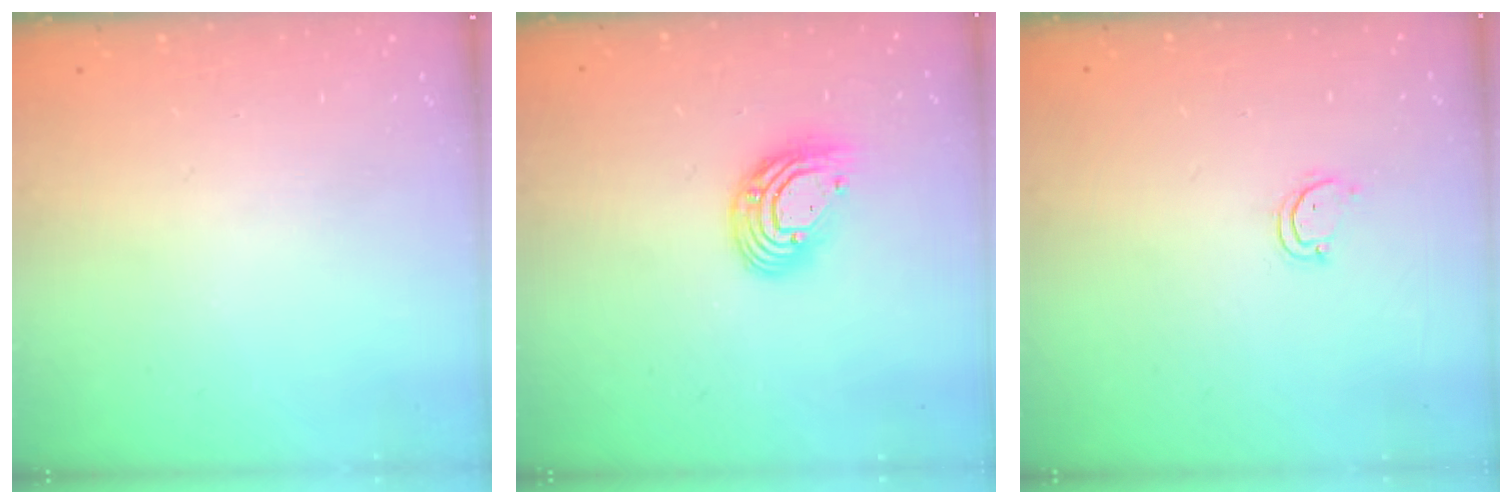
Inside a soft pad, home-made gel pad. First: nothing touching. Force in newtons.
{"total": 10.1, "press": 10.1, "slide": 0.9}
{"total": 2.7, "press": 2.6, "slide": 0.3}